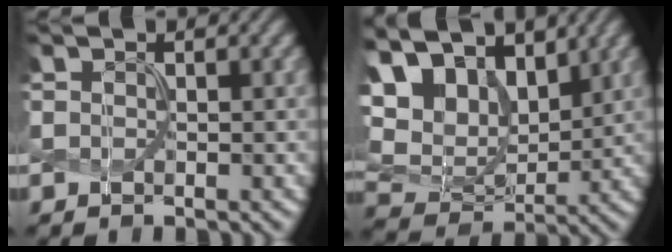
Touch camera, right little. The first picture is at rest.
{"total": 10.4, "force": [4.9, 6.8, 6.2], "torque": [-0.155, 0.022, 0.077]}